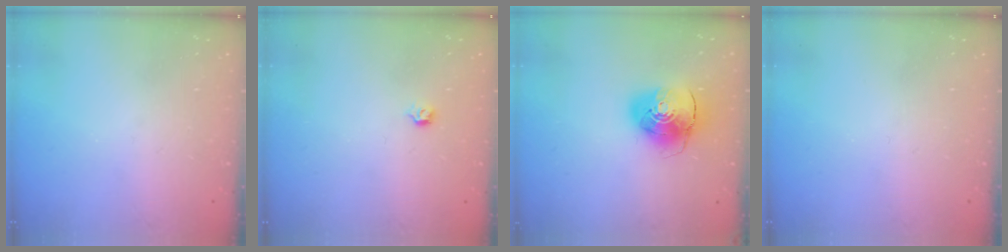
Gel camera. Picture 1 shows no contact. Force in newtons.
{"total": 2.8, "press": 2.7, "slide": 0.8}
{"total": 9.9, "press": 9.8, "slide": 1.4}
{"total": 0.0}